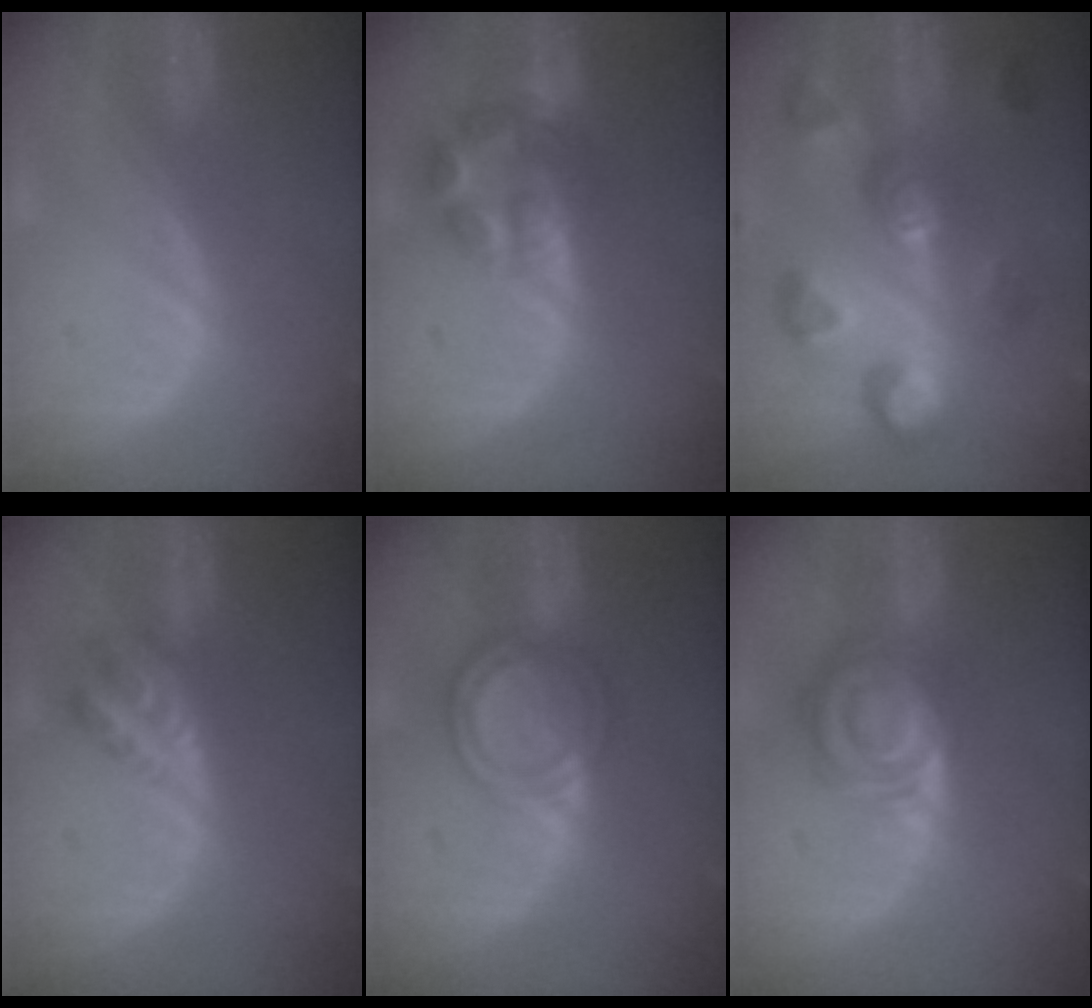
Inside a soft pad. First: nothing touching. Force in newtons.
{"total": 6.9, "press": 6.5, "slide": 2.2}
{"total": 11.0, "press": 9.9, "slide": 4.7}
{"total": 4.5, "press": 3.8, "slide": 2.5}
{"total": 6.2, "press": 5.4, "slide": 3.0}
{"total": 8.0, "press": 7.1, "slide": 3.6}